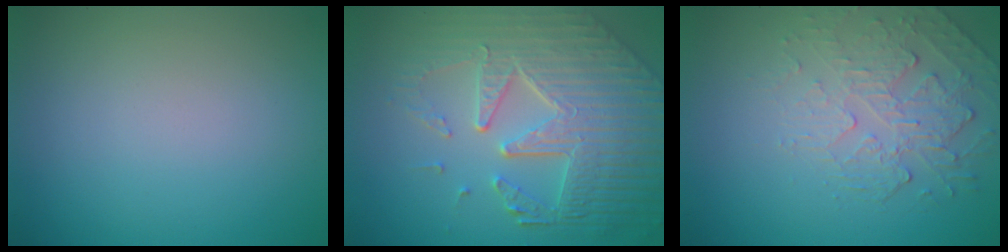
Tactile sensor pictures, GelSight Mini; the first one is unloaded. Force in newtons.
{"total": 8.7, "press": 5.9, "slide": 6.3}
{"total": 2.4, "press": 1.7, "slide": 1.7}